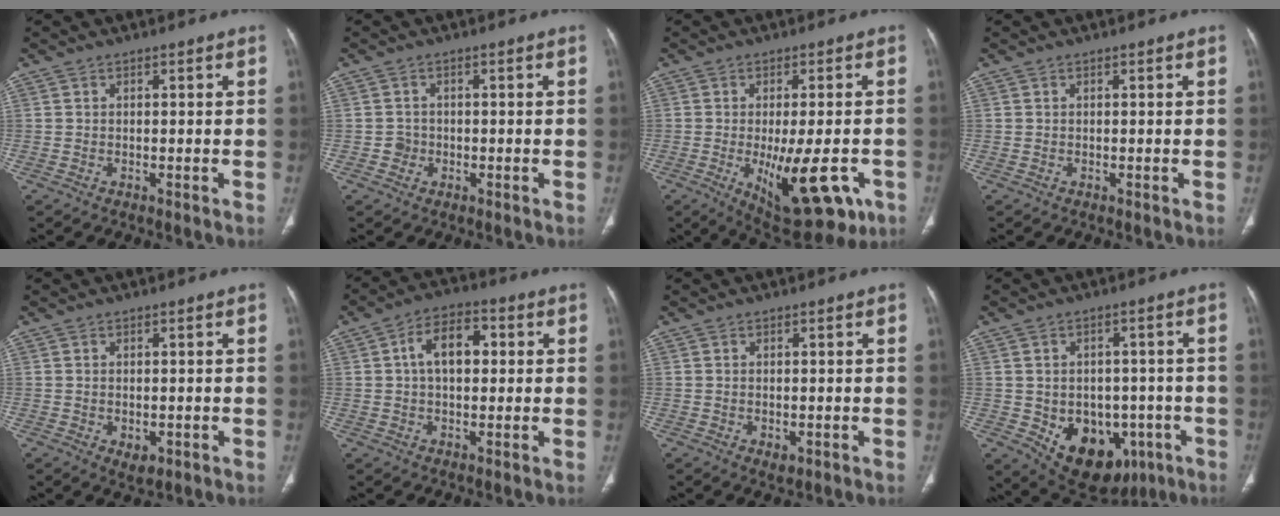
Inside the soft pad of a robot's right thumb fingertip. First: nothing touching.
{"total": 1.8, "force": [-0.5, 1.7, 0.3], "torque": [0.006, 0.008, -0.010]}
{"total": 16.2, "force": [-5.1, 6.5, 14.0], "torque": [-0.183, -0.009, -0.051]}
{"total": 0.0}
{"total": 3.0, "force": [-0.9, 1.9, 2.1], "torque": [-0.027, 0.000, -0.004]}
{"total": 8.8, "force": [1.3, 5.3, 6.9], "torque": [-0.107, 0.022, 0.018]}
{"total": 2.0, "force": [-0.6, 1.3, 1.4], "torque": [-0.018, -0.001, -0.002]}
{"total": 15.4, "force": [-4.9, 11.0, 9.6], "torque": [-0.107, 0.018, -0.044]}